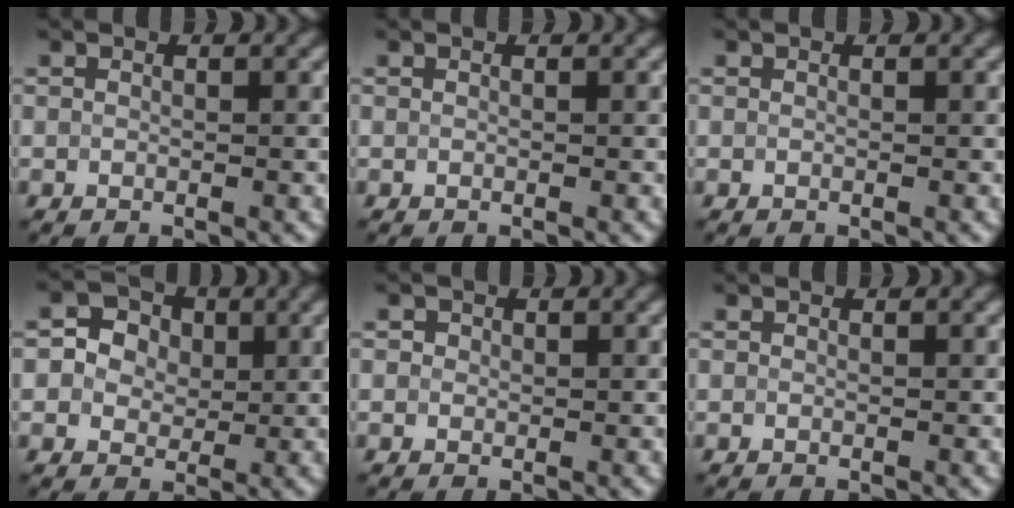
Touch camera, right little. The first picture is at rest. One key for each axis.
{"total": 0.0}
{"total": 0.0}
{"total": 3.3, "fx": 0.4, "fy": 3.0, "fz": 1.3, "tx": -0.017, "ty": 0.004, "tz": -0.003}
{"total": 0.9, "fx": 0.2, "fy": 0.8, "fz": 0.3, "tx": 0.000, "ty": -0.001, "tz": -0.001}
{"total": 0.0}